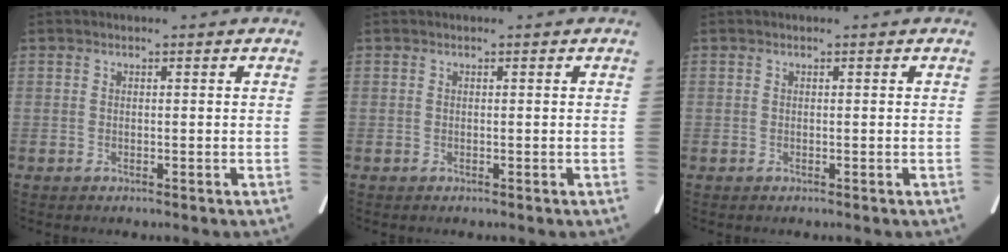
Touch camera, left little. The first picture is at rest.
{"total": 0.0}
{"total": 0.0}